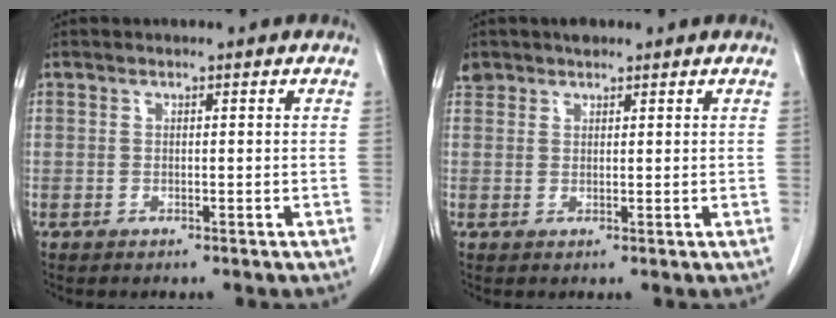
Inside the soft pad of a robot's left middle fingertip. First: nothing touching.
{"total": 2.6, "force": [2.1, 1.5, 0.4], "torque": [-0.013, 0.013, 0.038]}